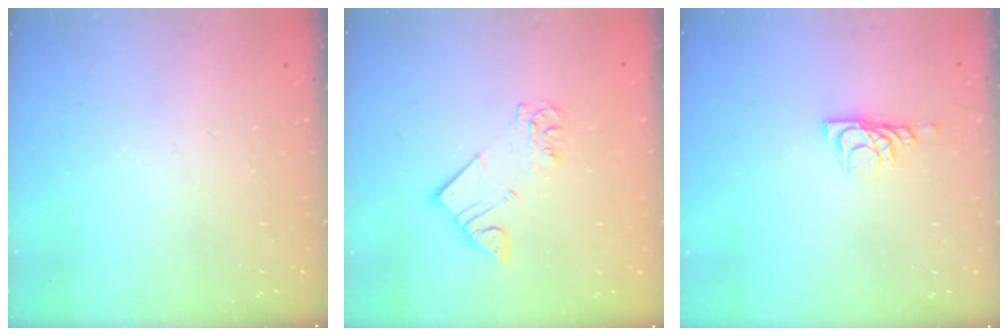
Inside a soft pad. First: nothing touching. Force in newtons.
{"total": 5.9, "press": 5.9, "slide": 0.4}
{"total": 6.2, "press": 6.2, "slide": 0.7}